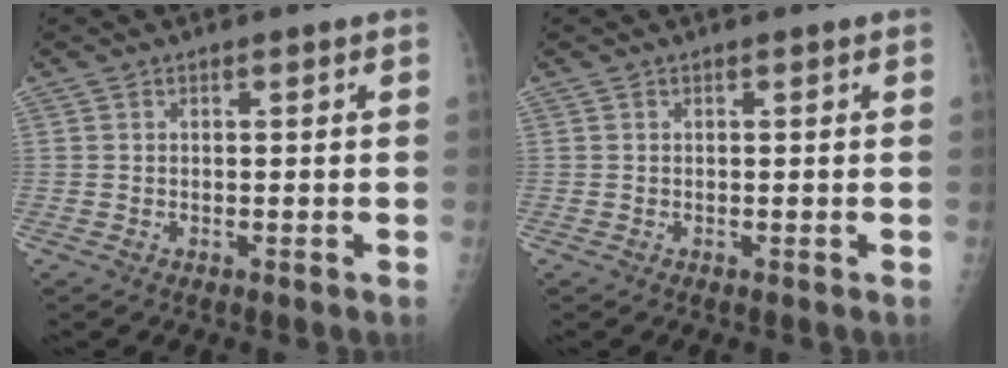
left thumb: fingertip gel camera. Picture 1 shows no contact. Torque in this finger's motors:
{"motor_torque": [-0.05, 0.13, 0.11, 0.06, 0.01]}